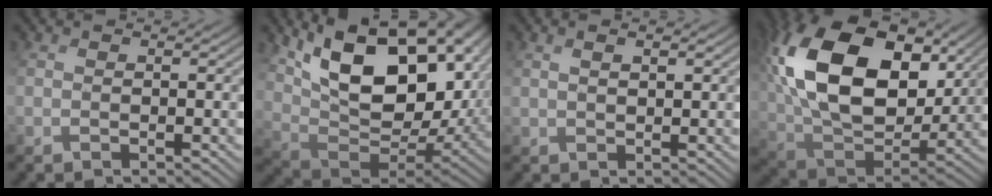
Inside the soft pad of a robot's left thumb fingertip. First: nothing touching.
{"total": 17.6, "force": [6.8, 9.6, 13.1], "torque": [-0.247, -0.003, 0.129]}
{"total": 1.8, "force": [1.0, 0.6, 1.4], "torque": [-0.025, -0.003, 0.025]}
{"total": 19.9, "force": [6.5, 12.5, 14.1], "torque": [-0.321, 0.017, 0.121]}